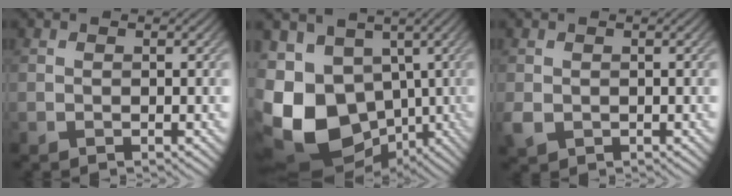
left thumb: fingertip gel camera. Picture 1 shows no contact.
{"total": 17.9, "force": [-5.1, 13.5, 10.7], "torque": [-0.255, -0.023, -0.072]}
{"total": 1.9, "force": [-0.2, 1.6, 1.0], "torque": [-0.028, -0.006, -0.003]}